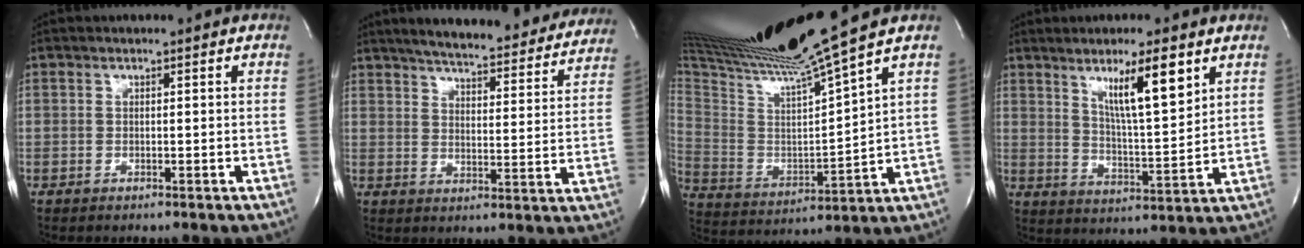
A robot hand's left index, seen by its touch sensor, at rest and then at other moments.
{"total": 26.4, "force": [23.8, 5.0, 10.3], "torque": [-0.158, -0.043, 0.287]}
{"total": 17.8, "force": [15.2, -2.8, 8.8], "torque": [-0.176, -0.038, 0.270]}
{"total": 9.8, "force": [5.3, 0.7, 8.3], "torque": [-0.142, -0.013, 0.092]}